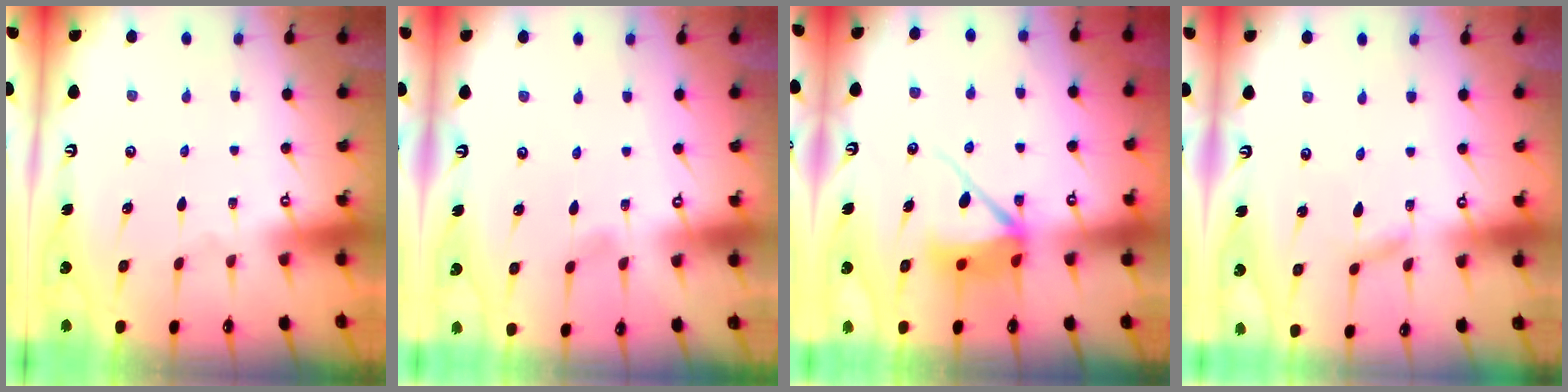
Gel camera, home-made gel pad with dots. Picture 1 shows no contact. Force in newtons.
{"total": 3.1, "press": 3.1, "slide": 0.3}
{"total": 9.3, "press": 9.2, "slide": 1.4}
{"total": 1.7, "press": 1.7, "slide": 0.2}